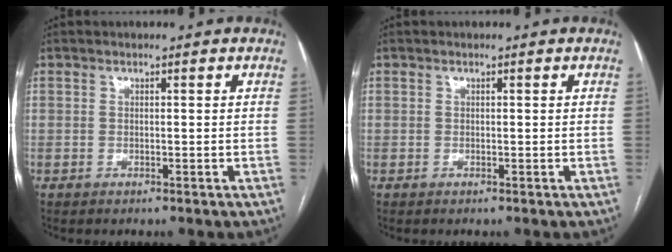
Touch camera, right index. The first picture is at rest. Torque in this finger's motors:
{"motor_torque": [0.04, 0.02, 0.01, 0.00]}